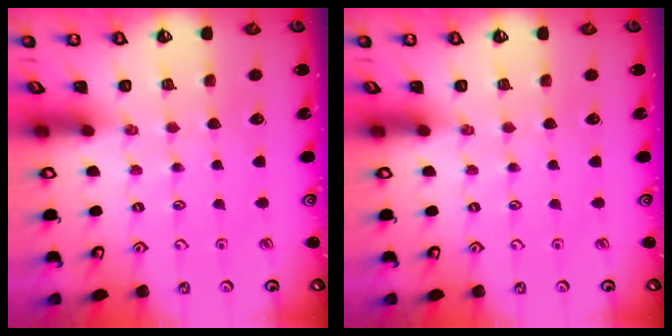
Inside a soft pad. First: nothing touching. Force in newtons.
{"total": 0.0}